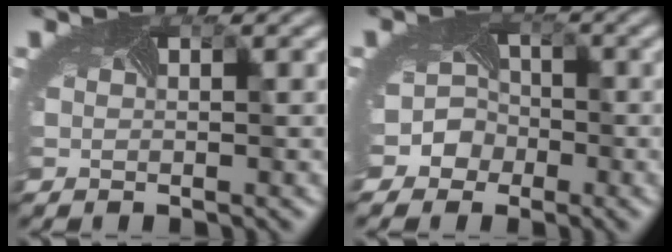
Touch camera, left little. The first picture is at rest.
{"total": 4.3, "force": [-2.3, 3.6, 0.5], "torque": [0.013, 0.001, -0.047]}